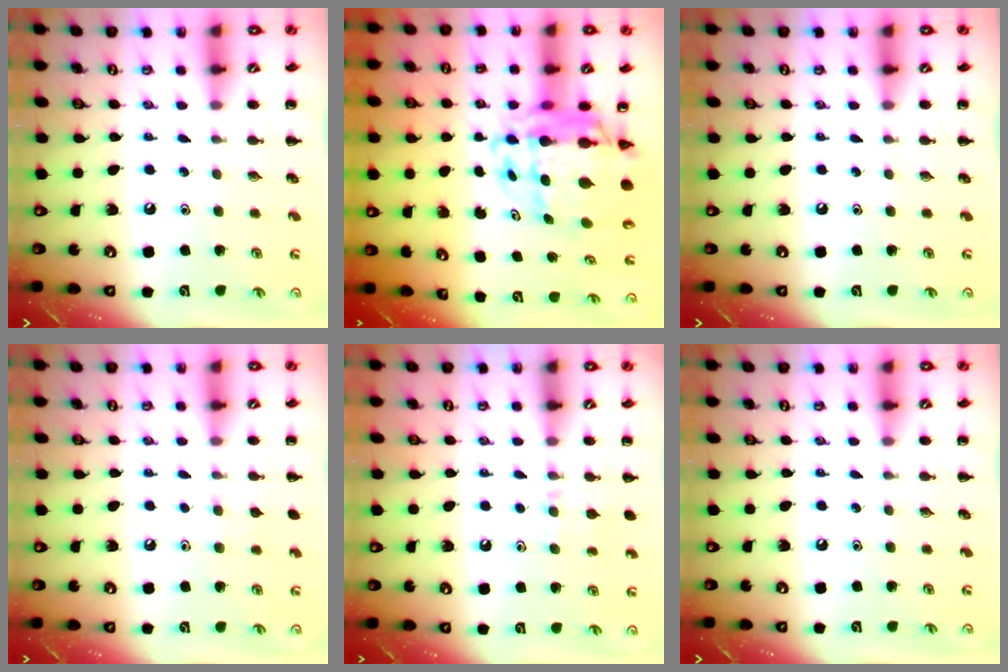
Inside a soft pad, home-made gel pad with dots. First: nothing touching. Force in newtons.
{"total": 12.2, "press": 11.7, "slide": 3.5}
{"total": 0.0}
{"total": 4.9, "press": 4.5, "slide": 1.9}
{"total": 7.8, "press": 7.4, "slide": 2.5}
{"total": 0.0}